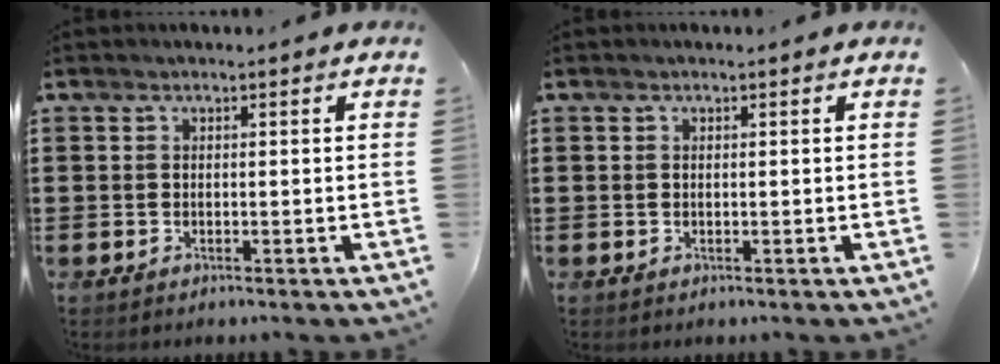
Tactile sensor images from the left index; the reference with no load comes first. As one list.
[{"total": 0.0}]